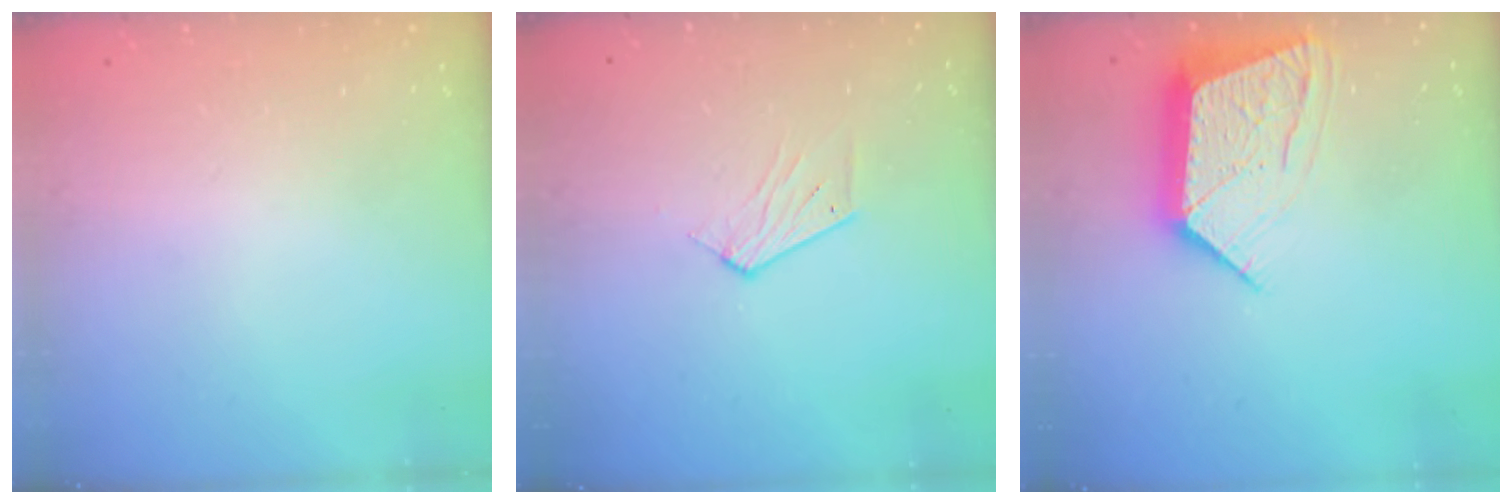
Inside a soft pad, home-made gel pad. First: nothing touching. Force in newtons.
{"total": 3.9, "press": 3.9, "slide": 0.2}
{"total": 13.2, "press": 13.1, "slide": 1.1}